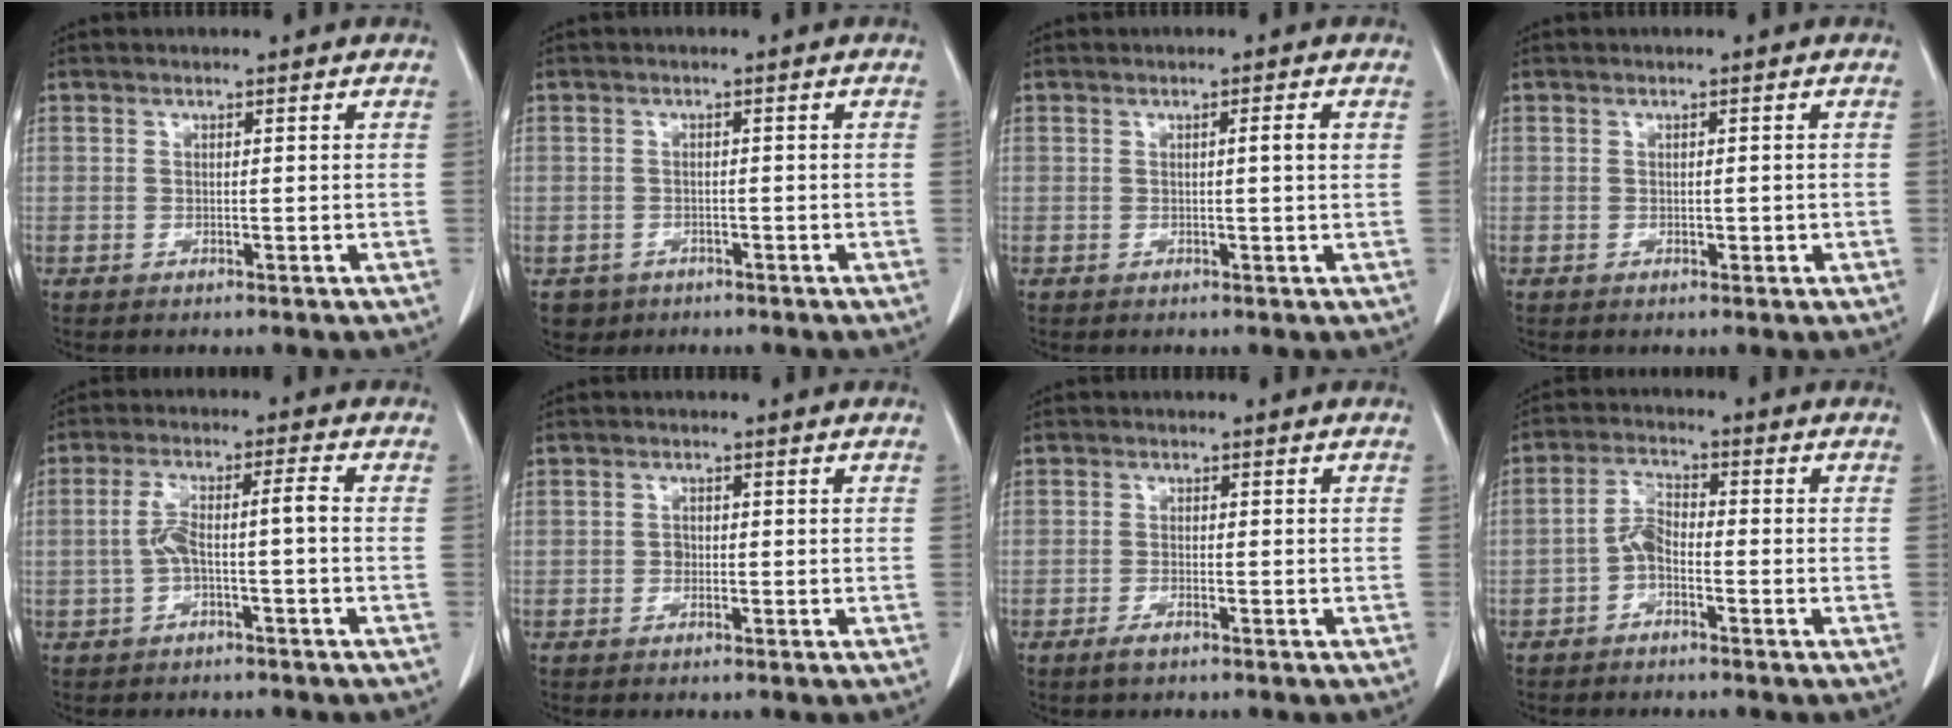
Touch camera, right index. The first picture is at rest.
{"total": 3.0, "force": [-1.7, 2.5, 0.1], "torque": [-0.002, 0.007, -0.025]}
{"total": 1.7, "force": [0.3, -0.2, 1.6], "torque": [-0.025, 0.001, 0.004]}
{"total": 0.7, "force": [-0.2, 0.4, 0.5], "torque": [-0.012, 0.000, 0.002]}
{"total": 5.2, "force": [-1.0, 0.4, 5.1], "torque": [-0.109, 0.030, -0.013]}
{"total": 1.0, "force": [-0.2, 0.8, 0.5], "torque": [-0.009, 0.005, -0.002]}
{"total": 1.9, "force": [-1.3, 0.4, 1.2], "torque": [-0.027, -0.002, -0.024]}
{"total": 3.6, "force": [-1.6, 1.5, 2.9], "torque": [-0.064, 0.009, -0.035]}